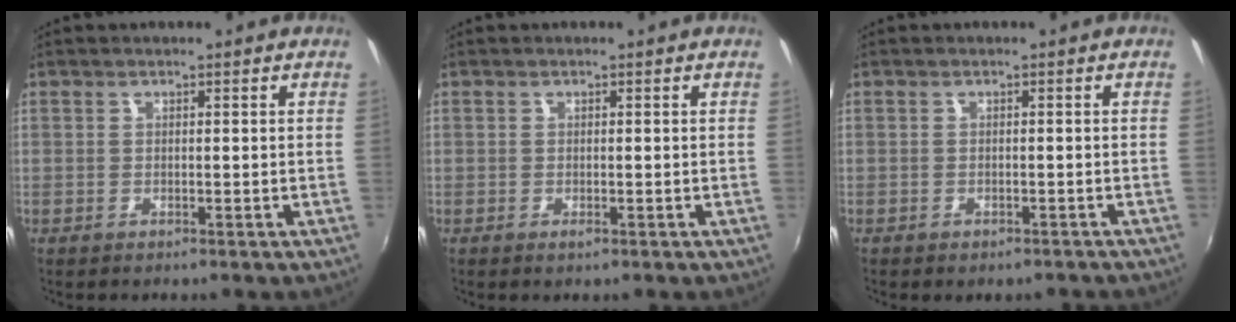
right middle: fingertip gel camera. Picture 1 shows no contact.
{"total": 0.7, "force": [-0.4, 0.3, 0.5], "torque": [-0.009, -0.003, -0.006]}
{"total": 2.9, "force": [-2.4, 1.3, 1.1], "torque": [-0.023, -0.014, -0.031]}